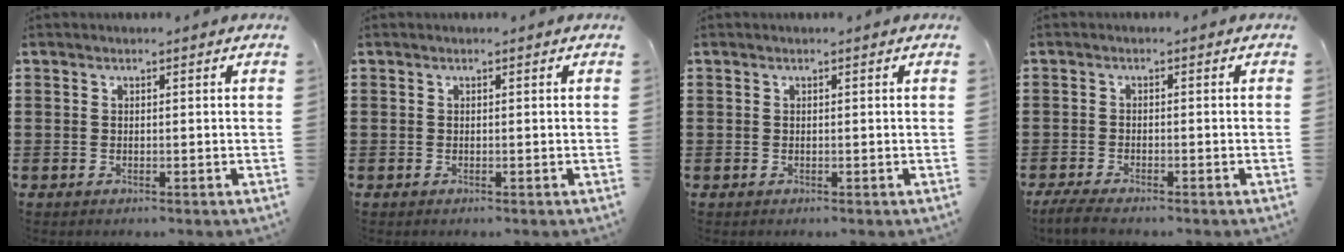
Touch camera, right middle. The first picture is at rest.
{"total": 0.0}
{"total": 0.0}
{"total": 2.9, "force": [-2.7, 0.3, 1.1], "torque": [-0.034, -0.005, -0.058]}